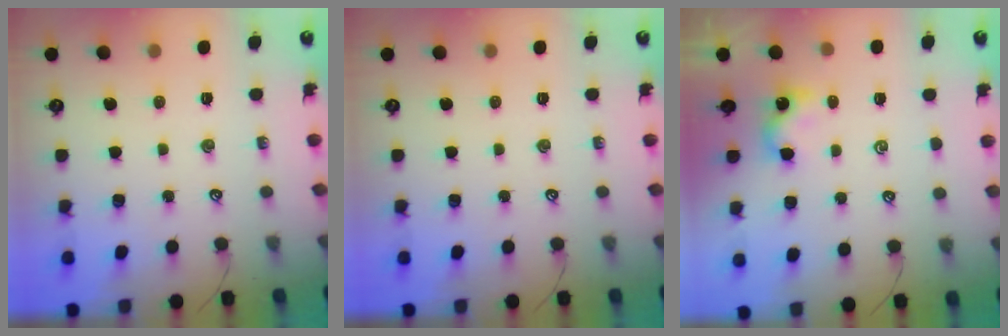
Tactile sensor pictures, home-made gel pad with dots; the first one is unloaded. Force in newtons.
{"total": 0.0}
{"total": 1.2, "press": 1.1, "slide": 0.2}